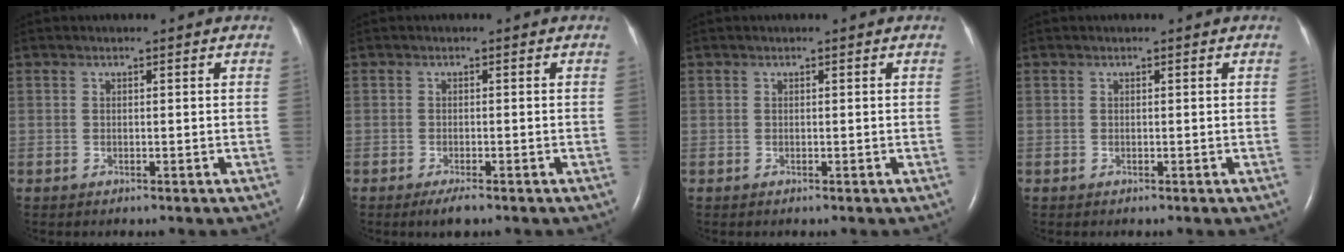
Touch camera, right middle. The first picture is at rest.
{"total": 2.2, "force": [-1.5, 0.4, 1.6], "torque": [-0.033, -0.006, -0.026]}
{"total": 0.0}
{"total": 0.0}